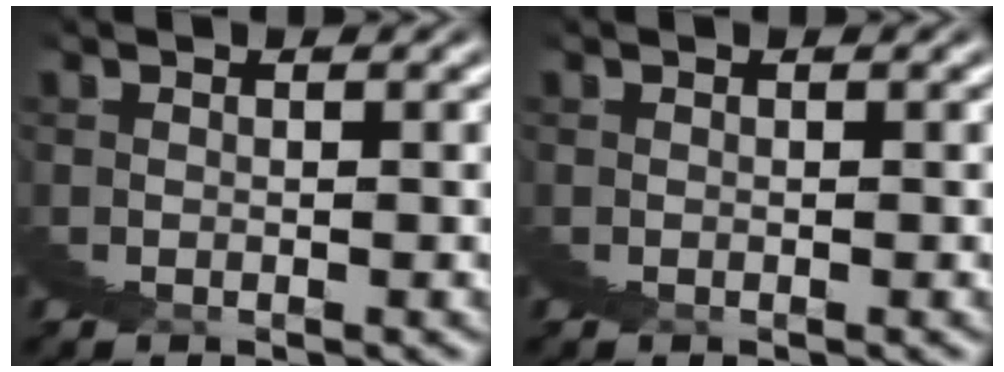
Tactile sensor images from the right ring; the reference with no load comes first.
{"total": 0.0}